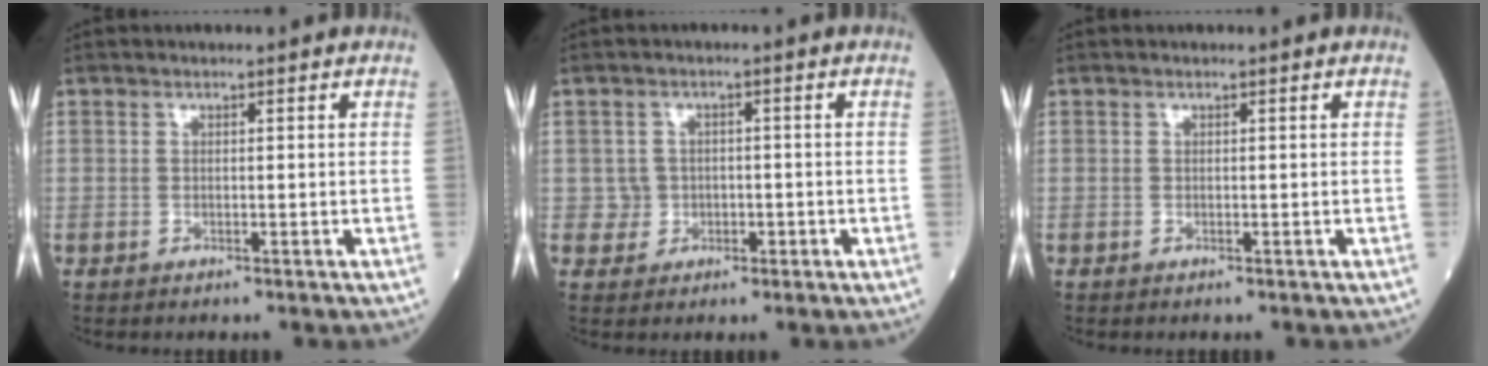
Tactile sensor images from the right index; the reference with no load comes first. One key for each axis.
{"total": 2.7, "fx": -0.5, "fy": 2.6, "fz": 0.2, "tx": 0.007, "ty": 0.009, "tz": -0.004}
{"total": 0.0}